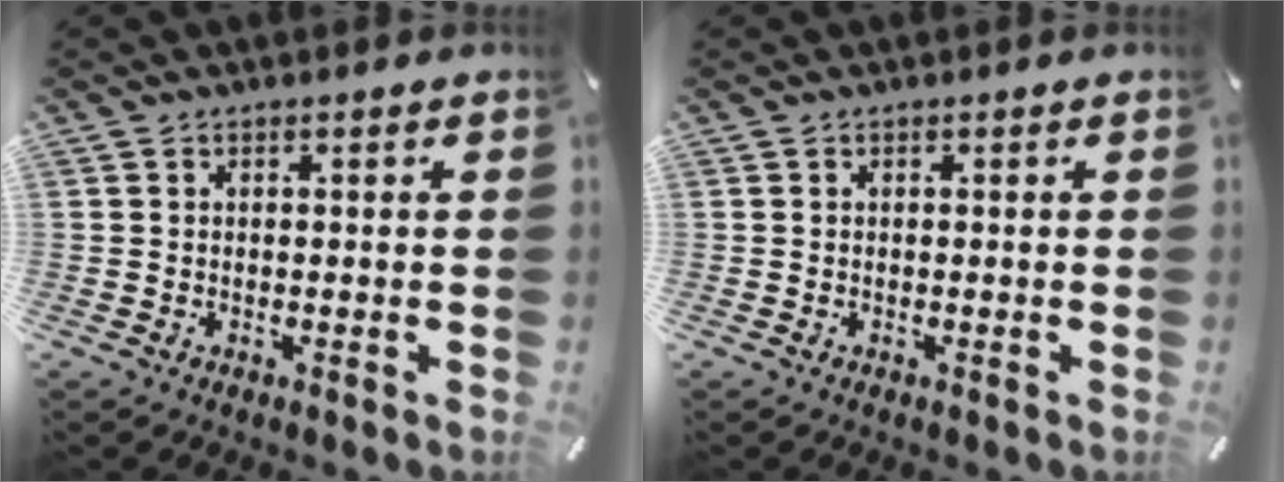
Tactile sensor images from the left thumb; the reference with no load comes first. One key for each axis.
{"total": 0.0}